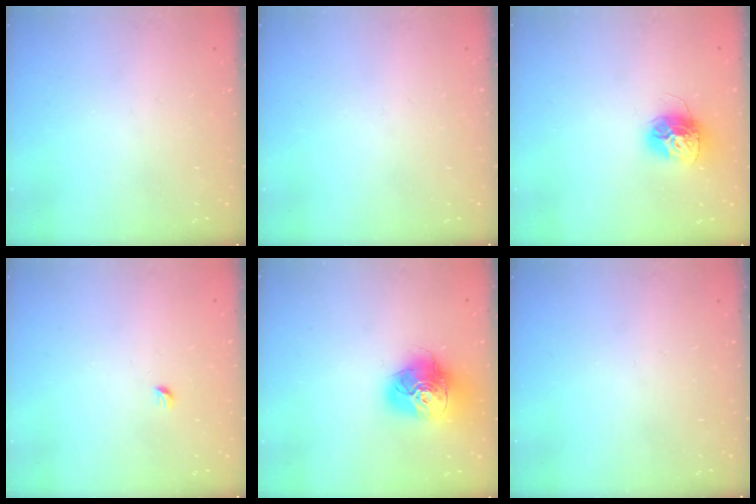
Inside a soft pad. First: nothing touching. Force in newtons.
{"total": 0.0}
{"total": 14.0, "press": 13.9, "slide": 1.1}
{"total": 2.9, "press": 2.9, "slide": 0.4}
{"total": 16.4, "press": 16.4, "slide": 1.7}
{"total": 0.0}